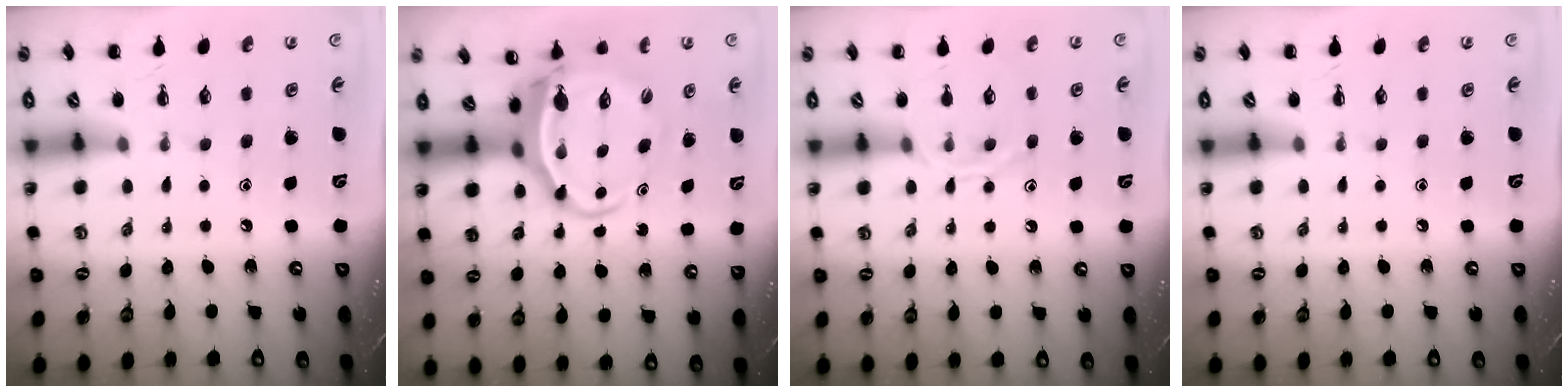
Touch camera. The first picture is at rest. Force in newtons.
{"total": 6.3, "press": 6.2, "slide": 1.4}
{"total": 9.4, "press": 9.4, "slide": 0.6}
{"total": 0.0}